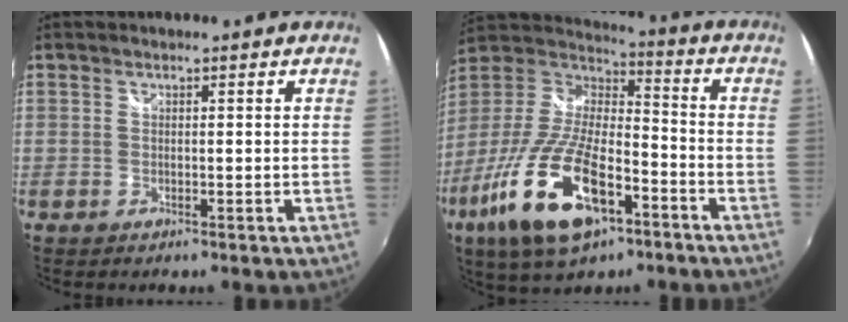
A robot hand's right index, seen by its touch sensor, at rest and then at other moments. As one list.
[{"total": 22.7, "force": [-11.3, 9.1, 17.5], "torque": [-0.358, -0.042, -0.203]}]